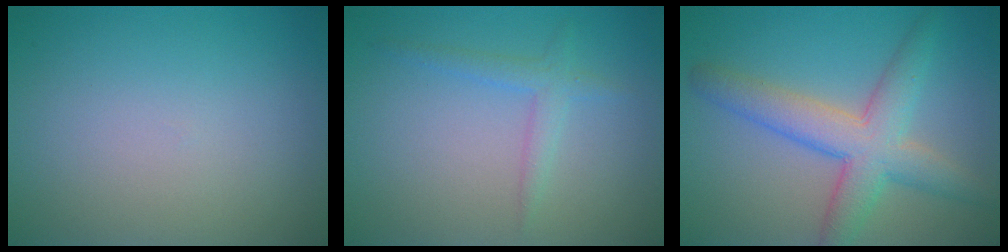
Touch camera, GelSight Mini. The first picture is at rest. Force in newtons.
{"total": 1.9, "press": 1.9, "slide": 0.1}
{"total": 5.8, "press": 5.8, "slide": 0.2}